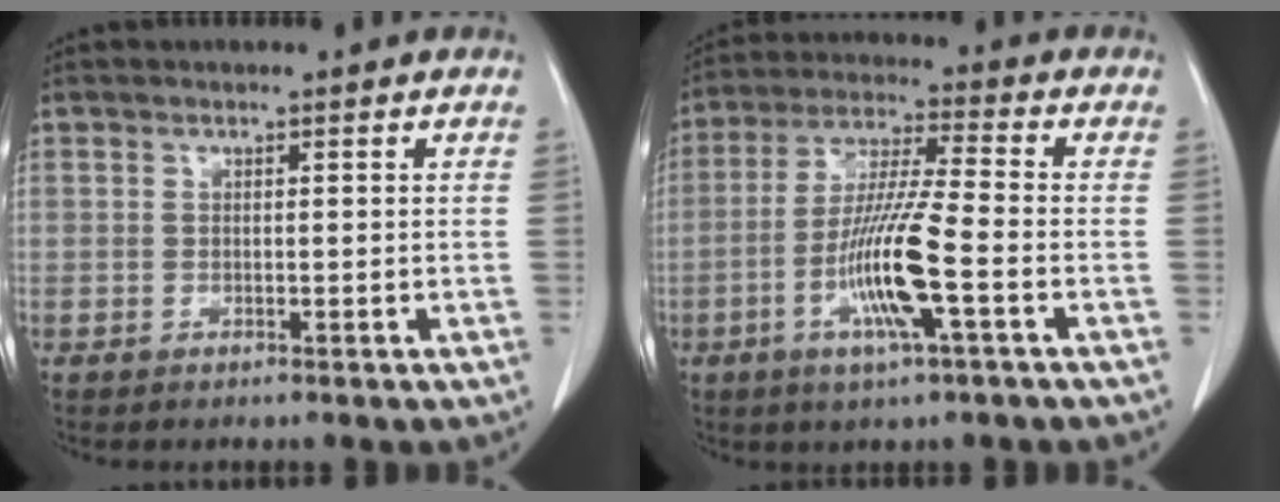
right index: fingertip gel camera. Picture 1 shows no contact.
{"total": 12.0, "force": [-3.8, 0.4, 11.4], "torque": [-0.225, -0.010, -0.075]}